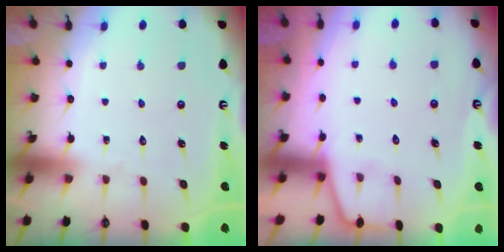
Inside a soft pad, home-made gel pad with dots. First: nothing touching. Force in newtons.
{"total": 1.9, "press": 1.8, "slide": 0.3}